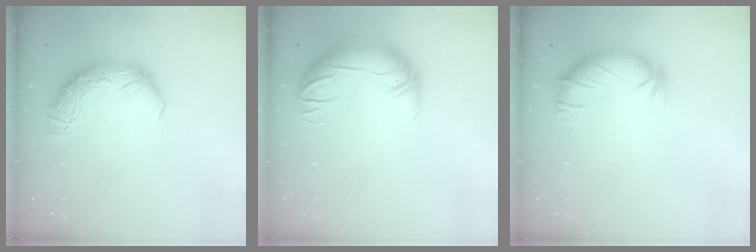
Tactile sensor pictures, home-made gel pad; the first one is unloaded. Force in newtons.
{"total": 3.0, "press": 0.6, "slide": 2.9}
{"total": 3.0, "press": 2.3, "slide": 1.9}